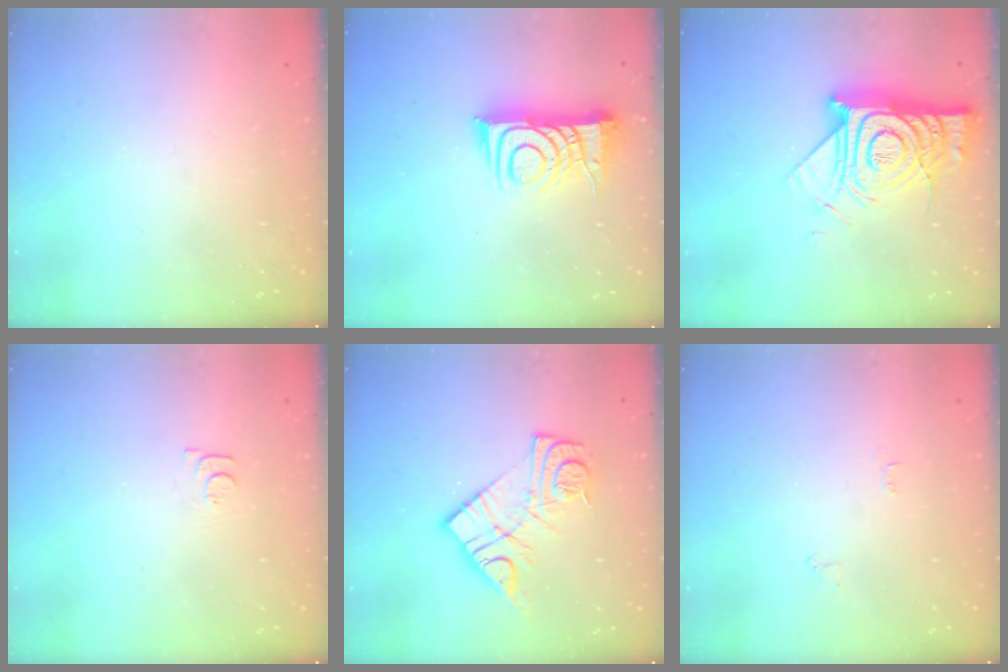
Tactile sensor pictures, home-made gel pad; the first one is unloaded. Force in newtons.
{"total": 12.0, "press": 11.9, "slide": 1.0}
{"total": 17.4, "press": 17.3, "slide": 1.7}
{"total": 3.4, "press": 3.4, "slide": 0.5}
{"total": 13.7, "press": 13.7, "slide": 1.0}
{"total": 2.5, "press": 2.5, "slide": 0.4}